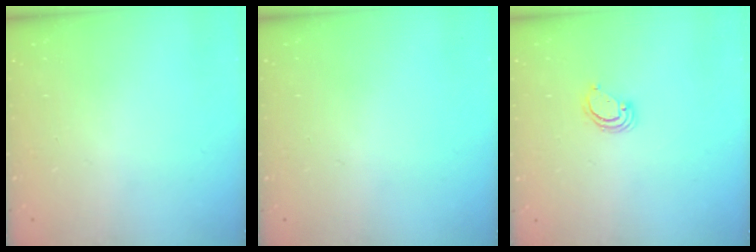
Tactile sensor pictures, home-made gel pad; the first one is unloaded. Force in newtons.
{"total": 0.0}
{"total": 4.1, "press": 4.1, "slide": 0.2}